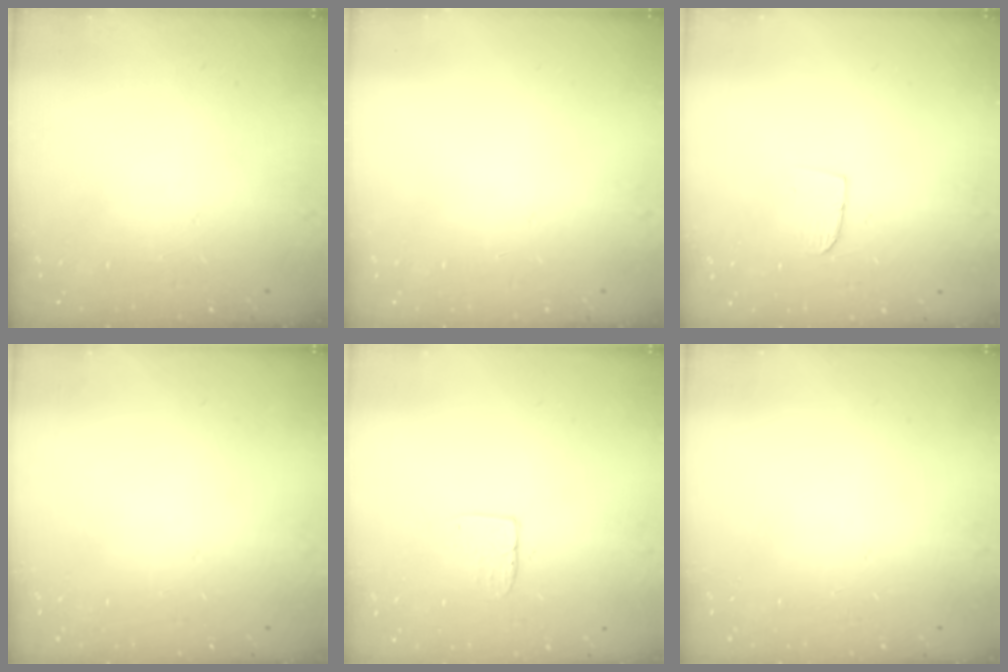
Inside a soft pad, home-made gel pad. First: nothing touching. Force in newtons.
{"total": 0.0}
{"total": 5.6, "press": 5.6, "slide": 0.4}
{"total": 0.0}
{"total": 5.4, "press": 5.4, "slide": 0.4}
{"total": 0.0}